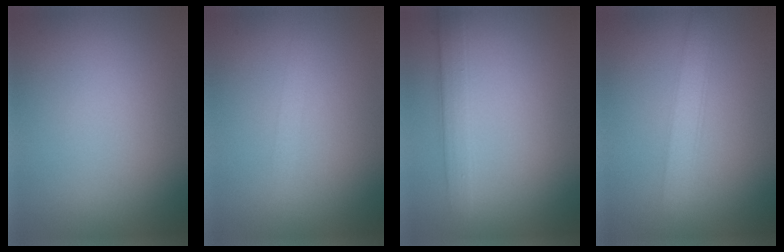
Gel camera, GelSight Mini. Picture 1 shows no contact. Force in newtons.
{"total": 0.8, "press": 0.8, "slide": 0.1}
{"total": 2.7, "press": 2.7, "slide": 0.1}
{"total": 2.5, "press": 2.5, "slide": 0.0}